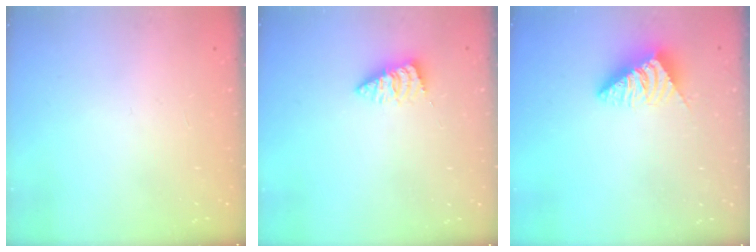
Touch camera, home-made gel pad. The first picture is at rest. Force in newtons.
{"total": 2.0, "press": 2.0, "slide": 0.2}
{"total": 3.9, "press": 3.9, "slide": 0.7}